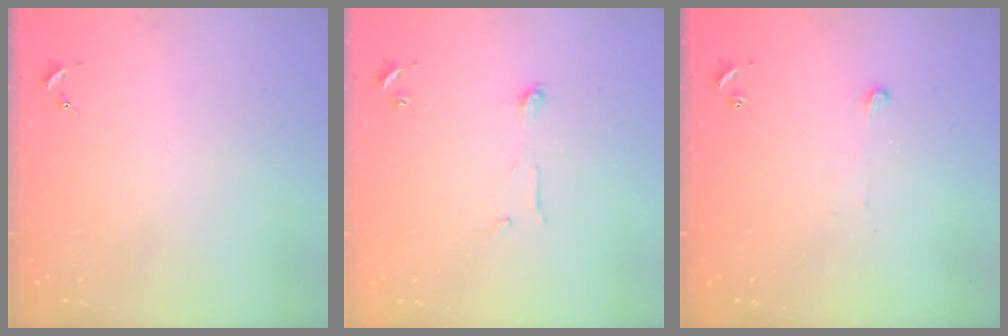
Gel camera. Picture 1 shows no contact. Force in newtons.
{"total": 5.5, "press": 5.5, "slide": 0.3}
{"total": 3.6, "press": 3.6, "slide": 0.3}